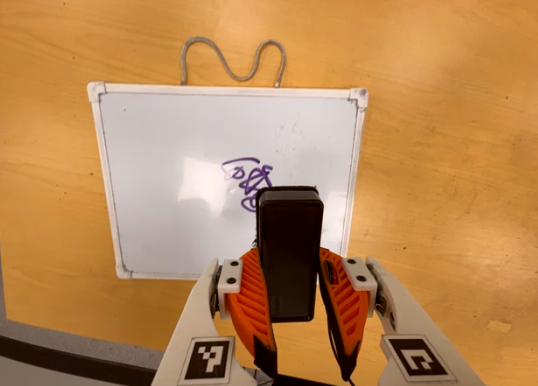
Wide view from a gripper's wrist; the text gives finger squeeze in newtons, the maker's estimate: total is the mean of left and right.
{"total": 7.6, "left": 5.8, "right": 9.4}